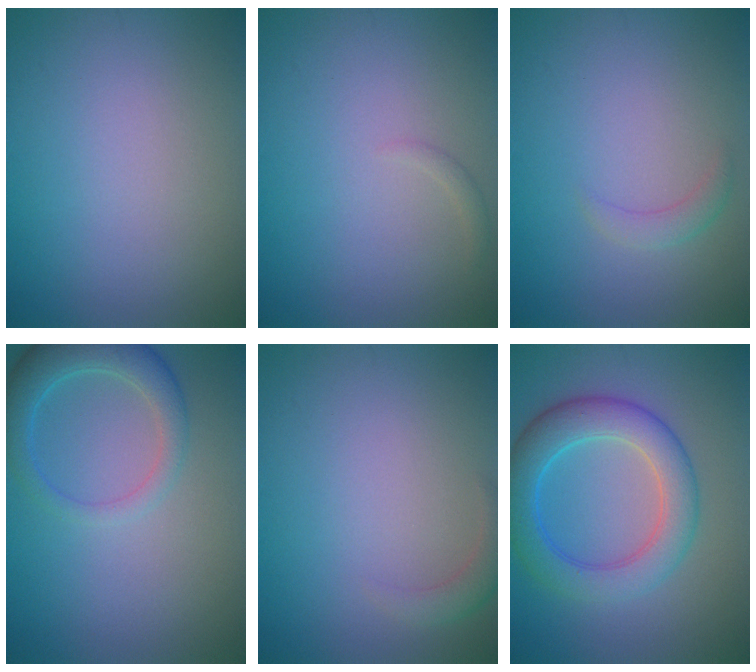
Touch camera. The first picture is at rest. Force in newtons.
{"total": 0.6, "press": 0.6, "slide": 0.1}
{"total": 1.3, "press": 1.3, "slide": 0.1}
{"total": 3.7, "press": 3.7, "slide": 0.4}
{"total": 1.6, "press": 1.6, "slide": 0.3}
{"total": 5.9, "press": 5.9, "slide": 0.0}